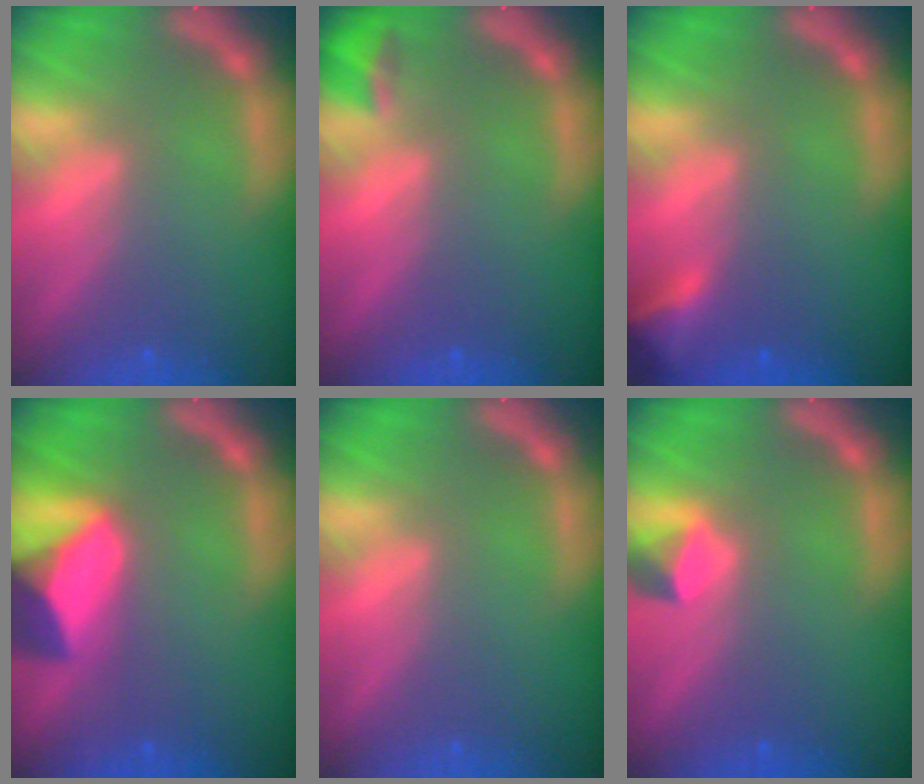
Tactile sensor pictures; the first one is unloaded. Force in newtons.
{"total": 1.9}
{"total": 2.9}
{"total": 8.4}
{"total": 0.0}
{"total": 1.9}